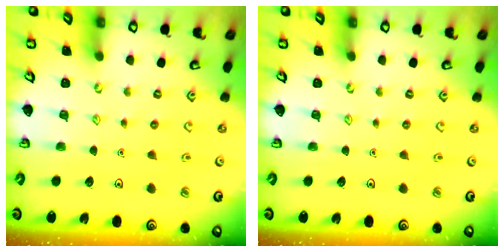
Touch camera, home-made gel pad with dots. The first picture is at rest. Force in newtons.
{"total": 0.0}